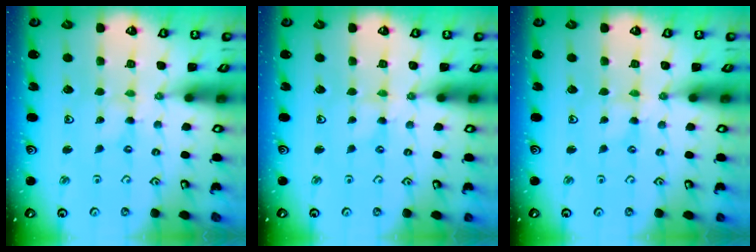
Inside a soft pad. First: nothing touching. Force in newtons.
{"total": 0.0}
{"total": 0.0}